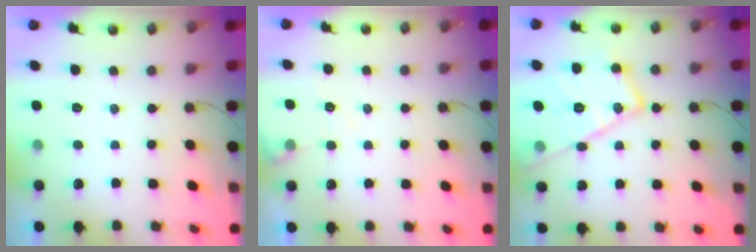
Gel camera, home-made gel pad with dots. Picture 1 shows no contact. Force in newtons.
{"total": 7.3, "press": 7.3, "slide": 0.7}
{"total": 19.8, "press": 19.8, "slide": 1.3}